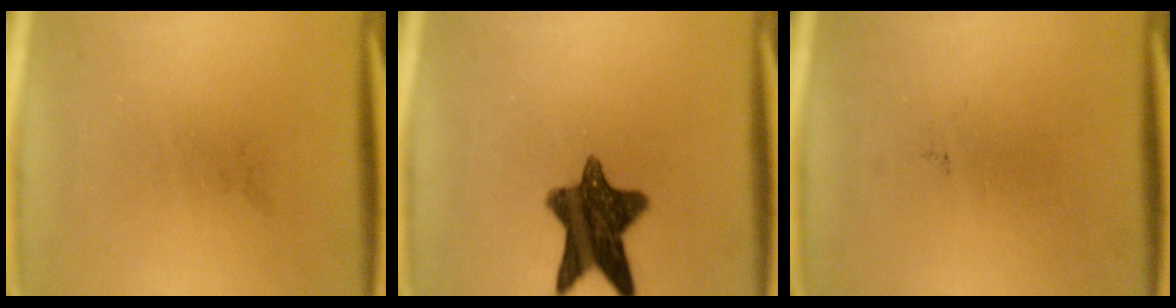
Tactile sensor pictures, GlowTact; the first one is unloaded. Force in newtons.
{"total": 11.5}
{"total": 0.0}